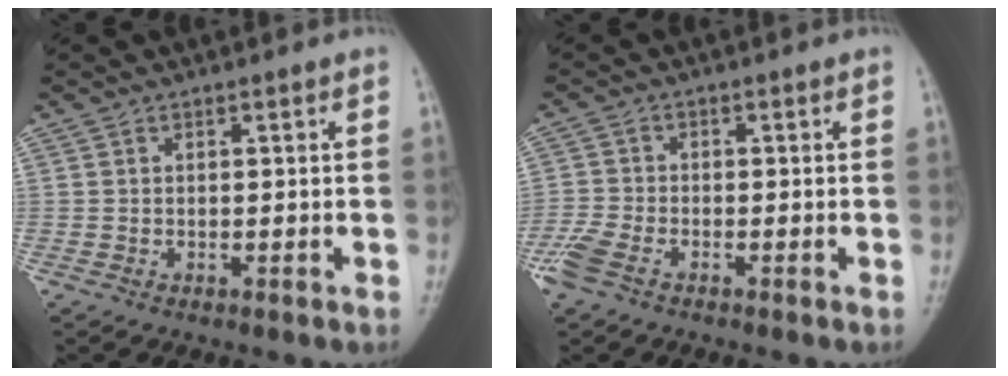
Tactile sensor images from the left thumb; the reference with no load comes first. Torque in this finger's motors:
{"motor_torque": [-0.58, 0.47, -0.03, 0.04, -0.03]}